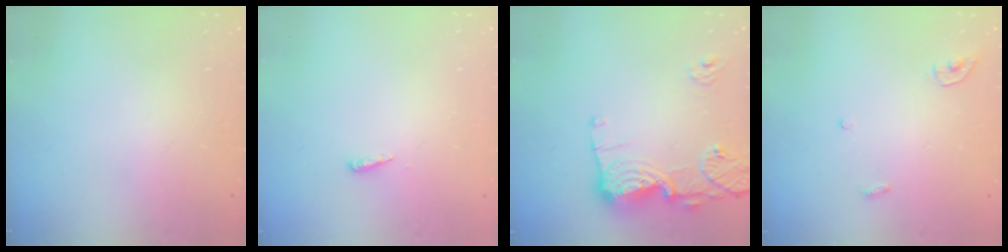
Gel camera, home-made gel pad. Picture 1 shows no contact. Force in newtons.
{"total": 3.8, "press": 3.7, "slide": 0.6}
{"total": 15.9, "press": 15.9, "slide": 1.5}
{"total": 3.5, "press": 3.5, "slide": 0.3}